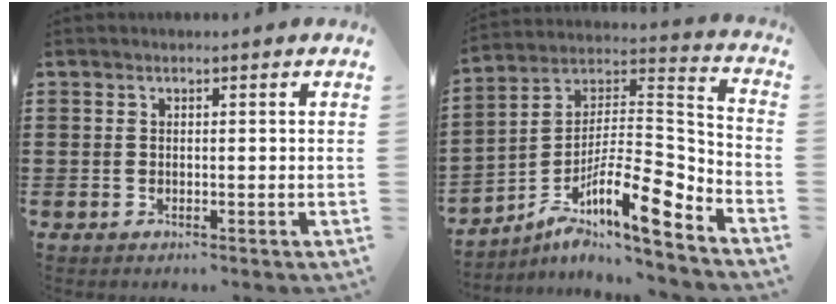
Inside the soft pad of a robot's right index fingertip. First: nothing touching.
{"total": 12.5, "force": [-7.2, 3.4, 9.6], "torque": [-0.163, -0.021, -0.139]}